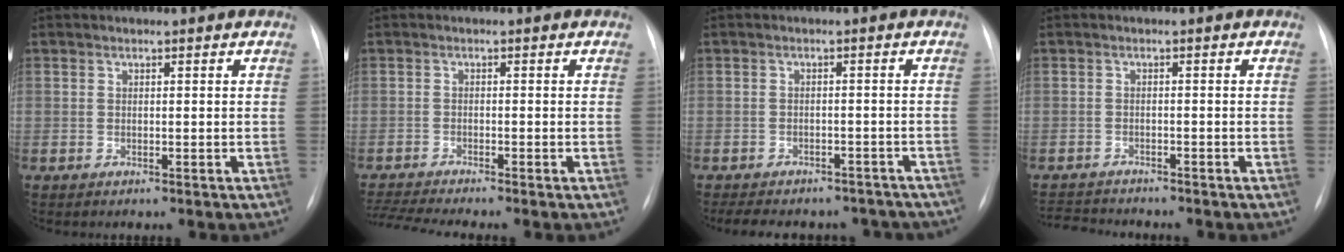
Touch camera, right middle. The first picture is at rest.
{"total": 5.8, "force": [-5.2, -1.3, 2.4], "torque": [-0.049, -0.018, -0.089]}
{"total": 16.2, "force": [-13.6, 6.8, 5.4], "torque": [-0.118, 0.003, -0.151]}
{"total": 5.2, "force": [-5.1, 0.6, 0.9], "torque": [-0.017, -0.015, -0.081]}